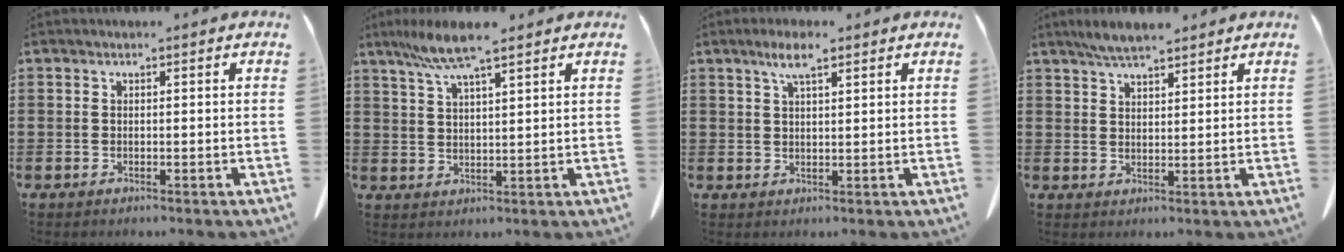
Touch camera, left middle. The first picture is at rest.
{"total": 7.3, "force": [5.1, 0.6, 5.2], "torque": [-0.112, -0.006, 0.092]}
{"total": 4.2, "force": [2.6, 0.9, 3.2], "torque": [-0.068, 0.004, 0.045]}
{"total": 4.2, "force": [3.7, 0.7, 1.9], "torque": [-0.046, -0.006, 0.069]}